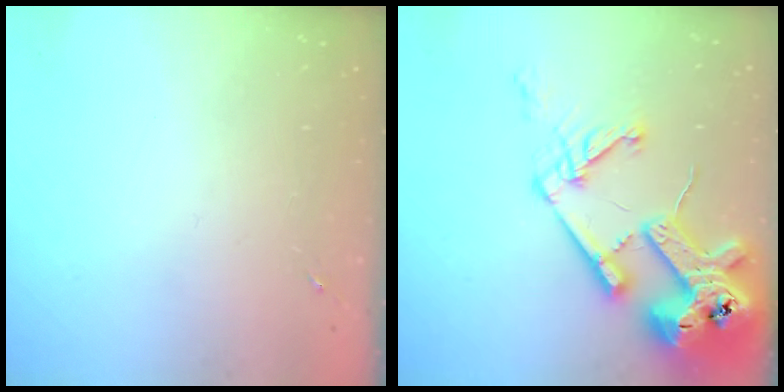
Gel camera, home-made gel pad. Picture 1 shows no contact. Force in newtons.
{"total": 21.7, "press": 21.5, "slide": 2.7}